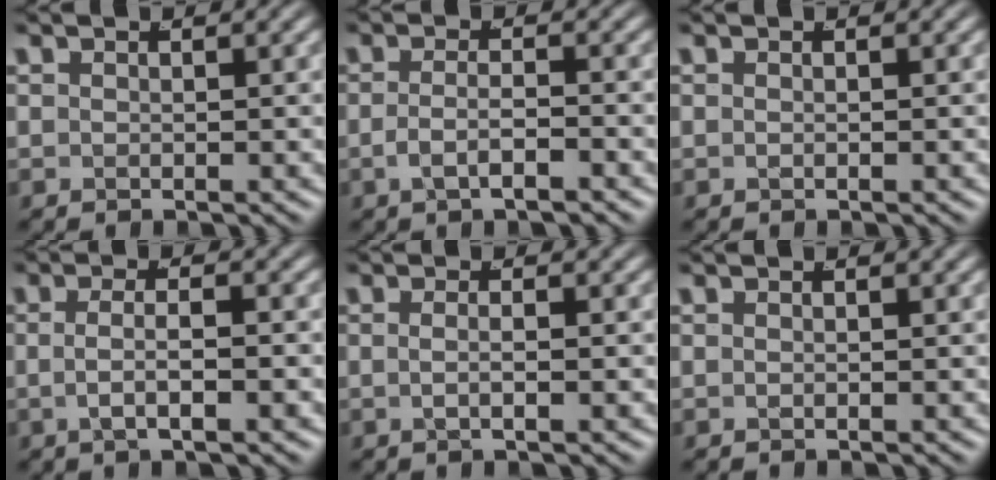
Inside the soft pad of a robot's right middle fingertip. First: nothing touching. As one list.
[{"total": 2.4, "force": [-1.7, 0.4, 1.7], "torque": [-0.031, -0.011, -0.024]}, {"total": 0.0}, {"total": 2.7, "force": [-1.0, 0.5, 2.5], "torque": [-0.040, -0.007, -0.015]}, {"total": 1.4, "force": [-0.7, -0.3, 1.3], "torque": [-0.025, -0.007, -0.007]}, {"total": 0.0}]